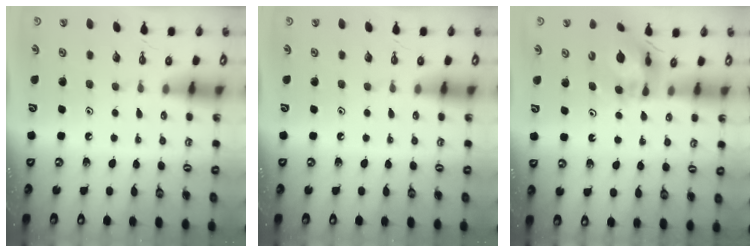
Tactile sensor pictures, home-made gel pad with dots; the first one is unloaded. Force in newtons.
{"total": 0.0}
{"total": 10.8, "press": 10.8, "slide": 1.2}